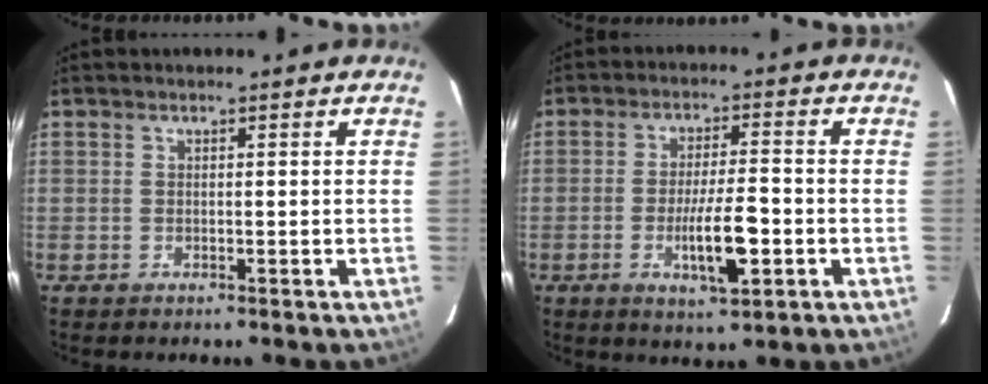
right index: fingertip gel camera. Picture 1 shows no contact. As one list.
[{"total": 8.0, "force": [-2.5, 1.3, 7.5], "torque": [-0.128, -0.006, -0.040]}]